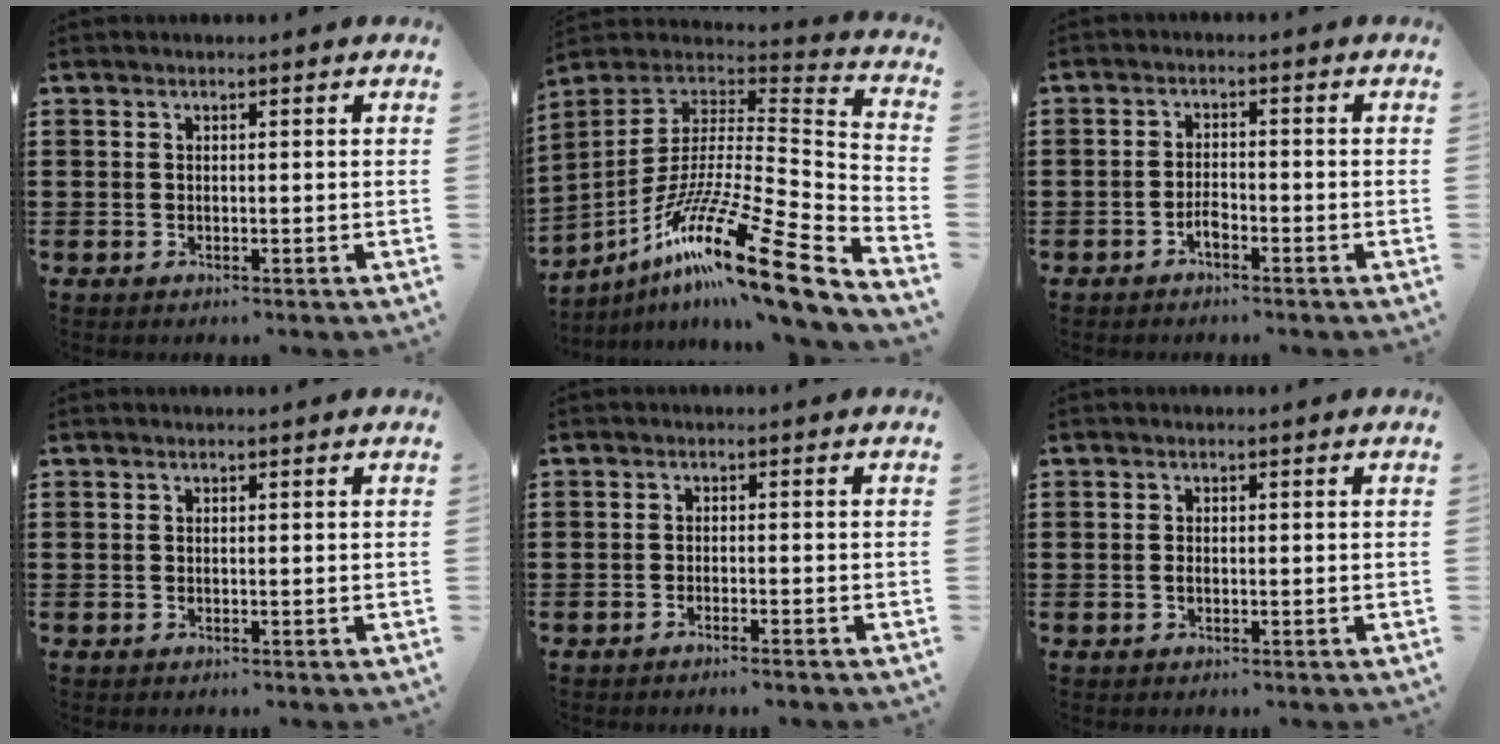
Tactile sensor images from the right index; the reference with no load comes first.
{"total": 19.9, "force": [-12.6, 2.5, 15.2], "torque": [-0.275, 0.019, -0.229]}
{"total": 2.1, "force": [-1.5, 0.7, 1.3], "torque": [-0.030, -0.002, -0.028]}
{"total": 0.0}
{"total": 1.3, "force": [-1.2, -0.2, 0.5], "torque": [-0.008, 0.001, -0.024]}
{"total": 0.8, "force": [-0.2, 0.4, 0.6], "torque": [-0.013, -0.001, -0.005]}